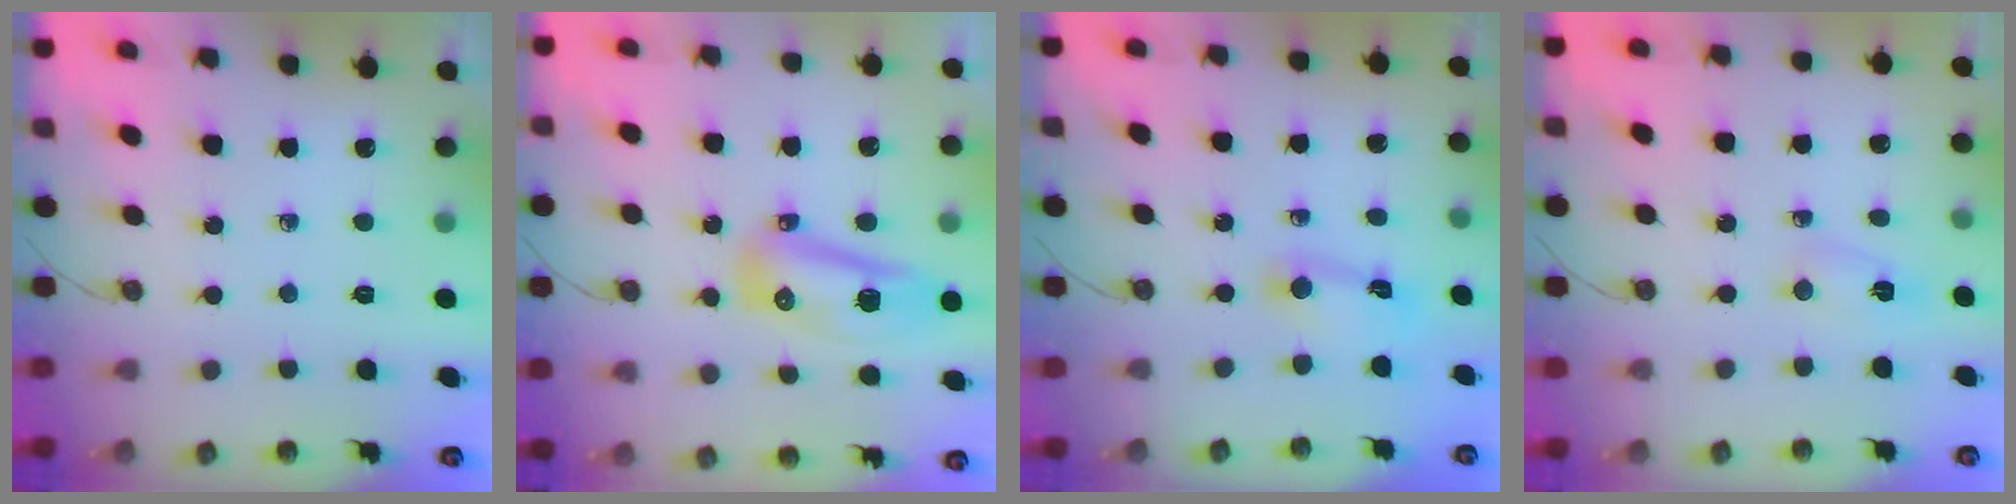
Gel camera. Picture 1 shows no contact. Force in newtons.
{"total": 10.9, "press": 10.8, "slide": 1.7}
{"total": 3.0, "press": 3.0, "slide": 0.3}
{"total": 2.2, "press": 2.2, "slide": 0.5}